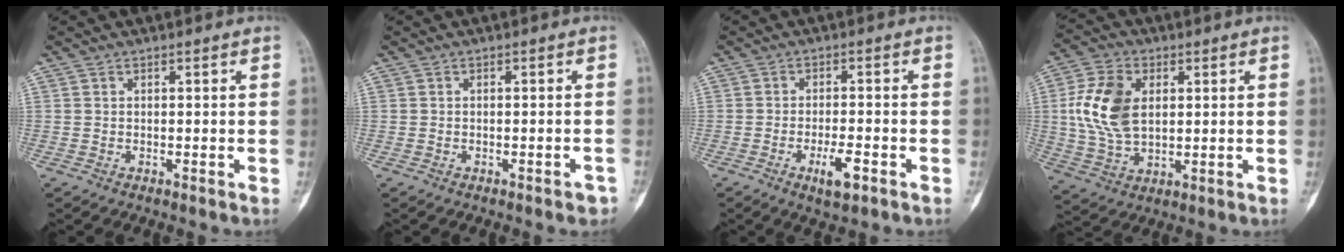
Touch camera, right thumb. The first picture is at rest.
{"total": 1.7, "force": [-1.2, 0.6, 1.1], "torque": [-0.012, 0.008, -0.011]}
{"total": 4.9, "force": [-2.3, 1.5, 4.1], "torque": [-0.069, 0.006, -0.036]}
{"total": 12.7, "force": [2.2, 8.0, 9.6], "torque": [-0.187, 0.000, 0.044]}